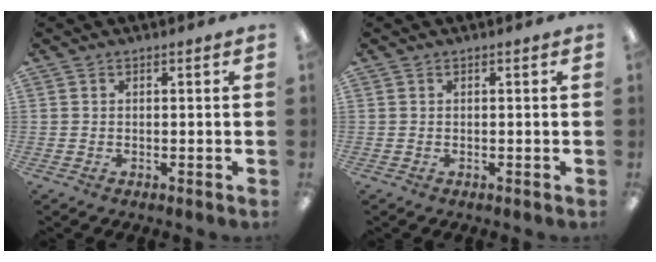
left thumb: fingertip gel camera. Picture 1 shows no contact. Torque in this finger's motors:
{"motor_torque": [-0.06, 0.06, 0.07, -0.07, 0.00]}